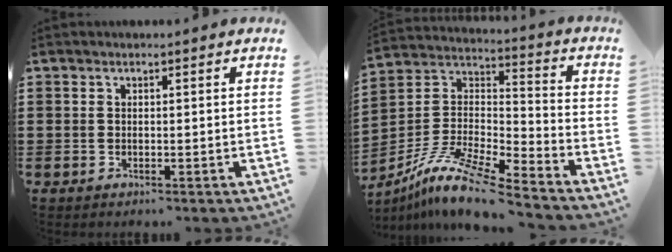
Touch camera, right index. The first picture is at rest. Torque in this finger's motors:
{"motor_torque": [-0.01, 0.10, 0.62, 0.12]}